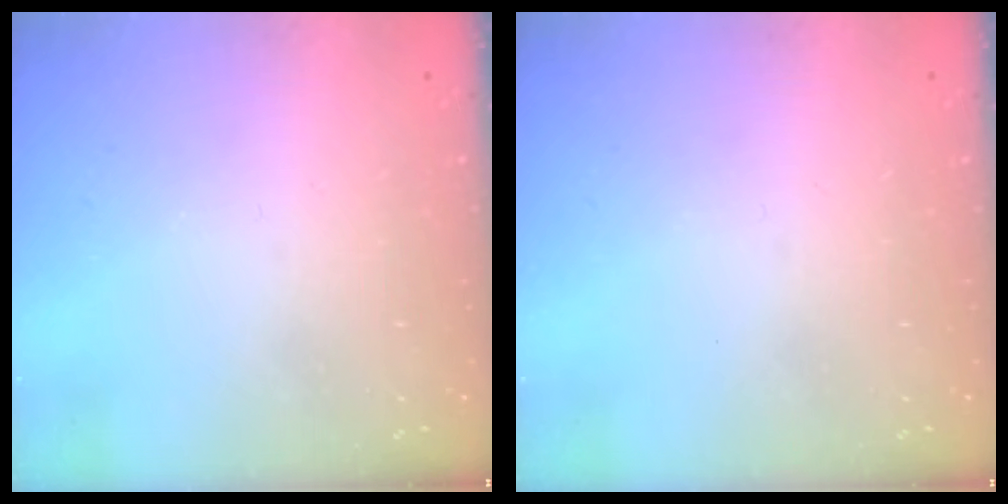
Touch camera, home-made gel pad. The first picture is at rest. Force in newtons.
{"total": 0.0}